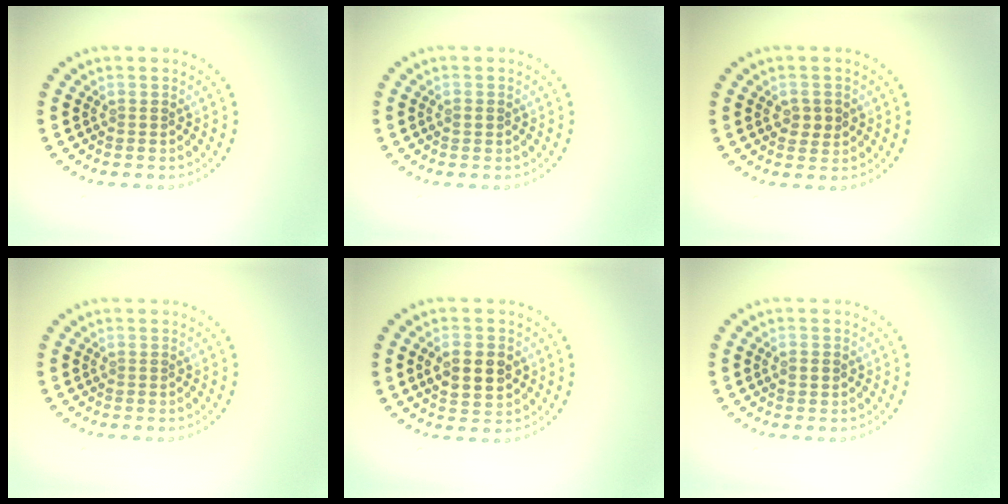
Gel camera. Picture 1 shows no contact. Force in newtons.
{"total": 0.8, "press": 0.8, "slide": 0.2}
{"total": 1.8, "press": 1.8, "slide": 0.1}
{"total": 0.0}
{"total": 4.2, "press": 4.2, "slide": 0.0}
{"total": 1.3, "press": 1.3, "slide": 0.2}